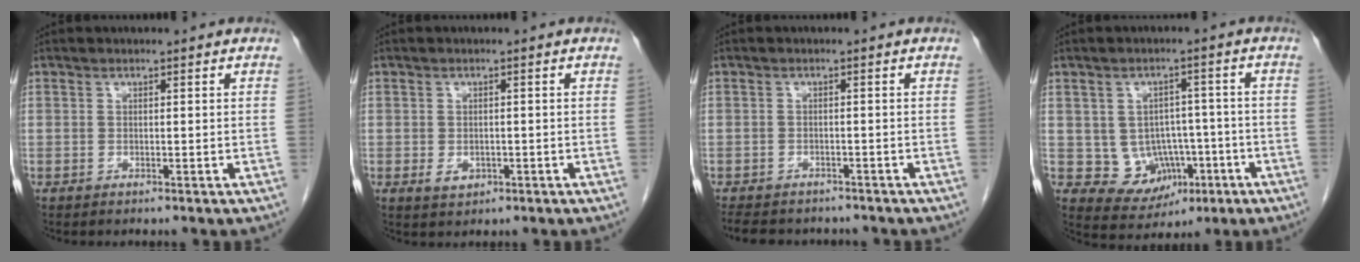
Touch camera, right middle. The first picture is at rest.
{"total": 2.2, "force": [-0.7, 1.6, 1.3], "torque": [-0.021, 0.001, -0.002]}
{"total": 9.3, "force": [-8.0, 3.6, 3.1], "torque": [-0.062, -0.002, -0.104]}
{"total": 7.7, "force": [-1.5, 6.5, 3.7], "torque": [-0.052, 0.017, -0.003]}